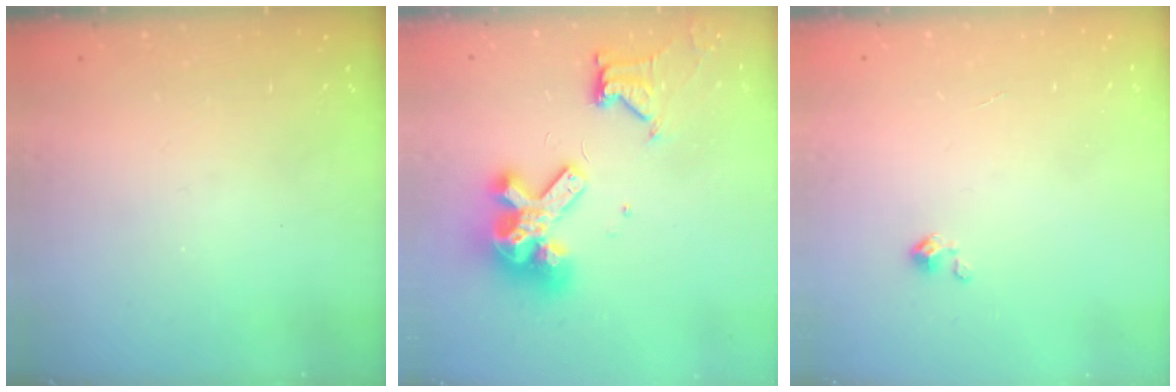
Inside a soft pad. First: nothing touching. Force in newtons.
{"total": 13.4, "press": 13.3, "slide": 1.6}
{"total": 1.1, "press": 1.1, "slide": 0.2}